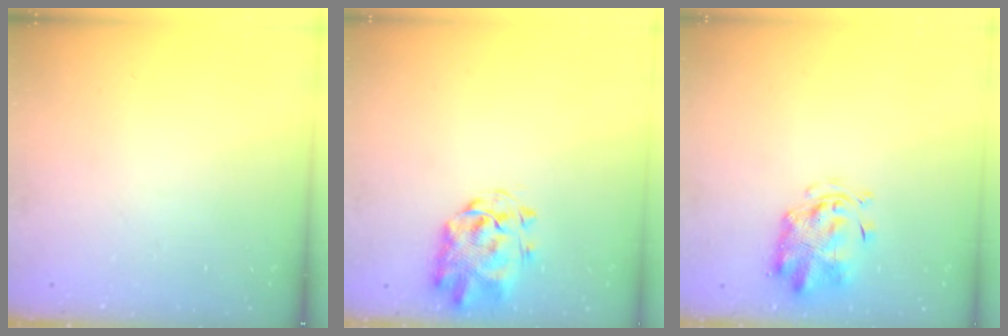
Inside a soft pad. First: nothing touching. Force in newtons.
{"total": 2.9, "press": 2.8, "slide": 0.8}
{"total": 2.9, "press": 2.9, "slide": 0.6}